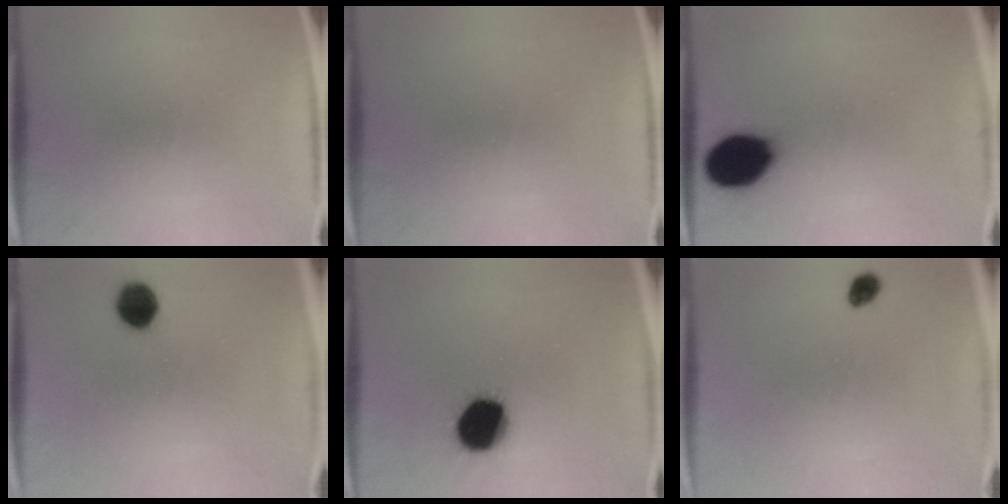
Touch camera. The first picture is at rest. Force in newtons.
{"total": 0.0}
{"total": 14.3}
{"total": 7.0}
{"total": 15.7}
{"total": 2.0}